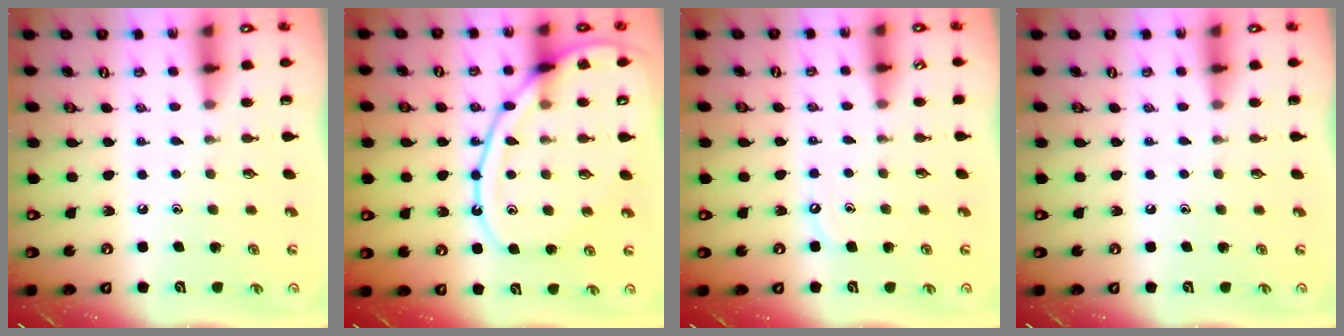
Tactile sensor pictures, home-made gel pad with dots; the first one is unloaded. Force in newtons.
{"total": 15.4, "press": 15.4, "slide": 1.4}
{"total": 4.6, "press": 4.6, "slide": 0.6}
{"total": 0.0}